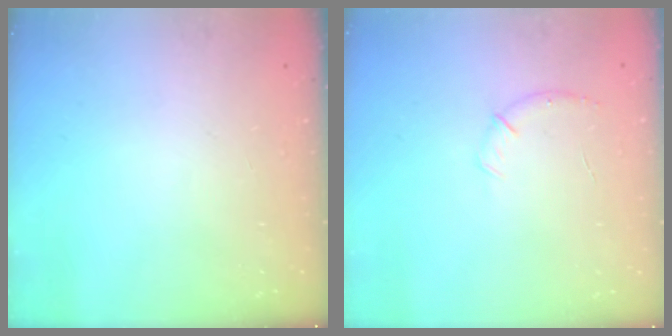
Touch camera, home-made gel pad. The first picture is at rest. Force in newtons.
{"total": 5.6, "press": 5.5, "slide": 1.2}